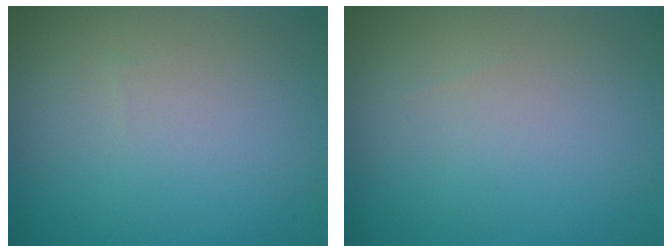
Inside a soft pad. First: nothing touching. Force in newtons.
{"total": 0.0}